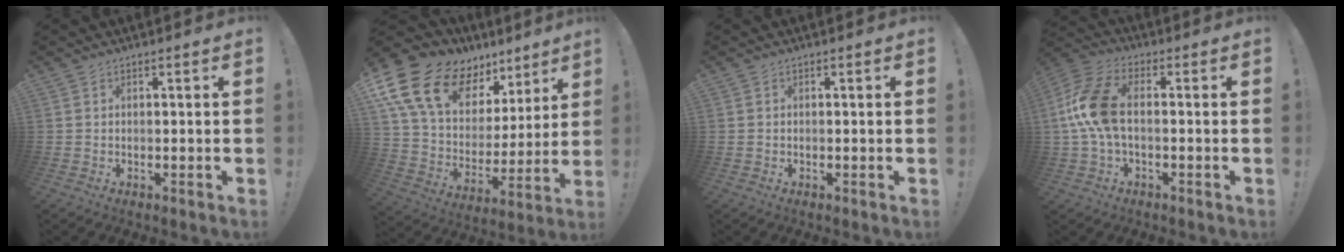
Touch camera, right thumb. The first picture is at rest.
{"total": 19.9, "force": [13.1, 11.0, 10.3], "torque": [-0.190, -0.075, 0.257]}
{"total": 0.0}
{"total": 13.1, "force": [-0.1, 7.0, 11.1], "torque": [-0.238, 0.010, 0.001]}